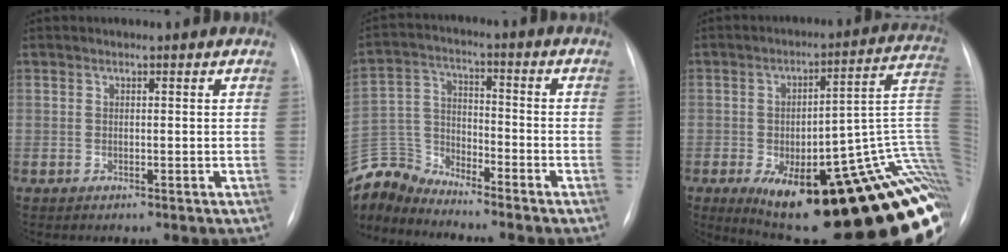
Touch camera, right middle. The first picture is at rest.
{"total": 9.6, "force": [-9.6, 1.2, 0.2], "torque": [-0.018, 0.021, -0.191]}
{"total": 36.3, "force": [-13.6, 9.5, 32.3], "torque": [-0.302, 0.016, -0.168]}